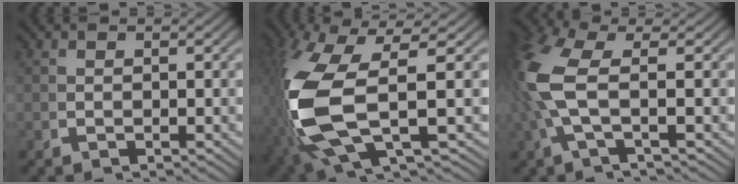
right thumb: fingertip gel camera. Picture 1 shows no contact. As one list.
[{"total": 13.6, "force": [-1.4, 6.9, 11.6], "torque": [-0.274, -0.032, 0.001]}, {"total": 6.7, "force": [0.5, 3.1, 5.9], "torque": [-0.160, -0.011, 0.017]}]